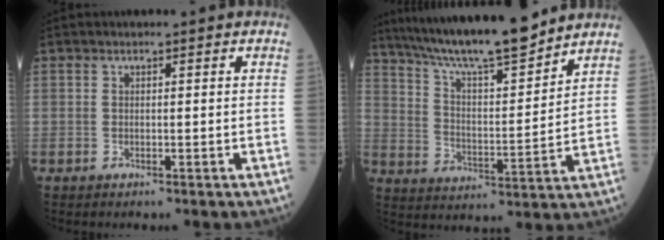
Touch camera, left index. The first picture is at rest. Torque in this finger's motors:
{"motor_torque": [0.20, -0.65, 0.29, 0.10]}